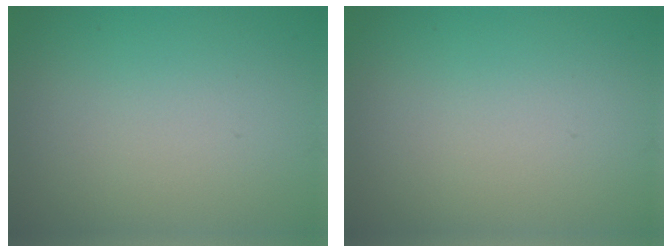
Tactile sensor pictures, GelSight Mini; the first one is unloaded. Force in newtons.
{"total": 0.0}